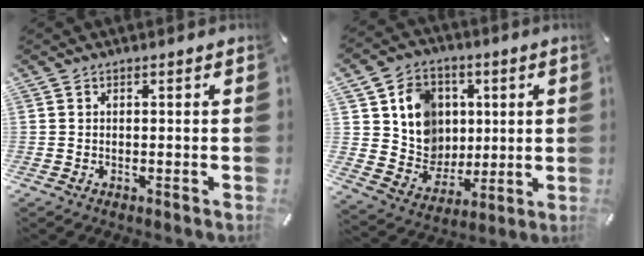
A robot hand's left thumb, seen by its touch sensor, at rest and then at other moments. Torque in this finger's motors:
{"motor_torque": [1.90, 2.07, 0.20, -0.11, 0.05]}